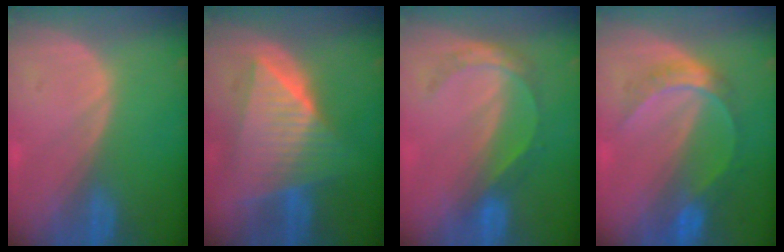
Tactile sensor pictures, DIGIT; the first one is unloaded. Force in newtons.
{"total": 9.7, "press": 9.7, "slide": 0.7}
{"total": 5.2, "press": 4.6, "slide": 2.5}
{"total": 6.7, "press": 5.7, "slide": 3.4}